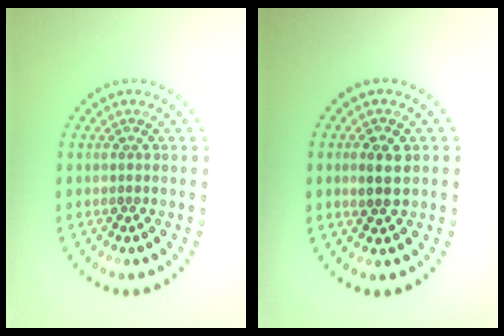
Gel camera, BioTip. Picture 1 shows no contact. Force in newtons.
{"total": 2.5, "press": 2.5, "slide": 0.2}